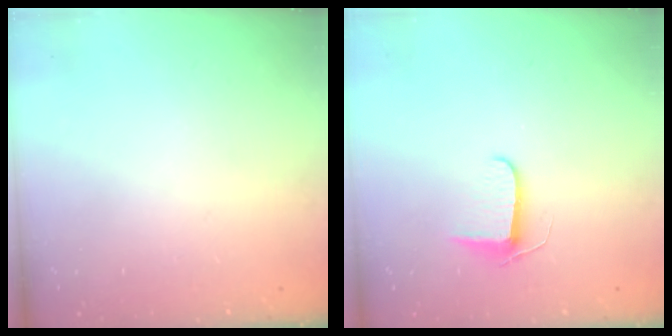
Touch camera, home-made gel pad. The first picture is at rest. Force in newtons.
{"total": 6.3, "press": 6.2, "slide": 0.5}